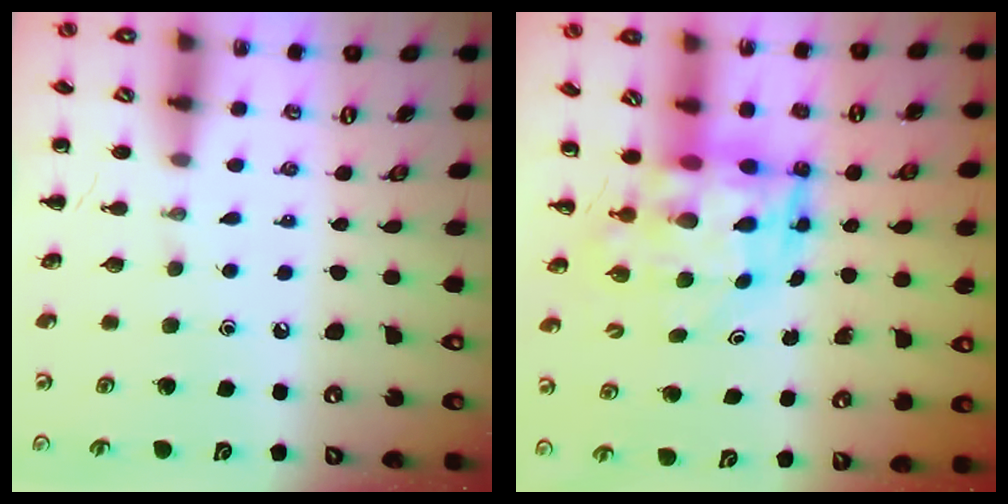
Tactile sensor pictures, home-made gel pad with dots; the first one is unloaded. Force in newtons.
{"total": 6.5, "press": 6.2, "slide": 2.2}